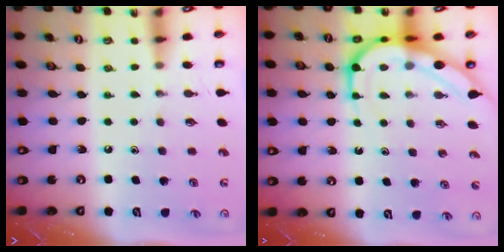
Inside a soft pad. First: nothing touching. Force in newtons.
{"total": 10.6, "press": 10.6, "slide": 1.0}